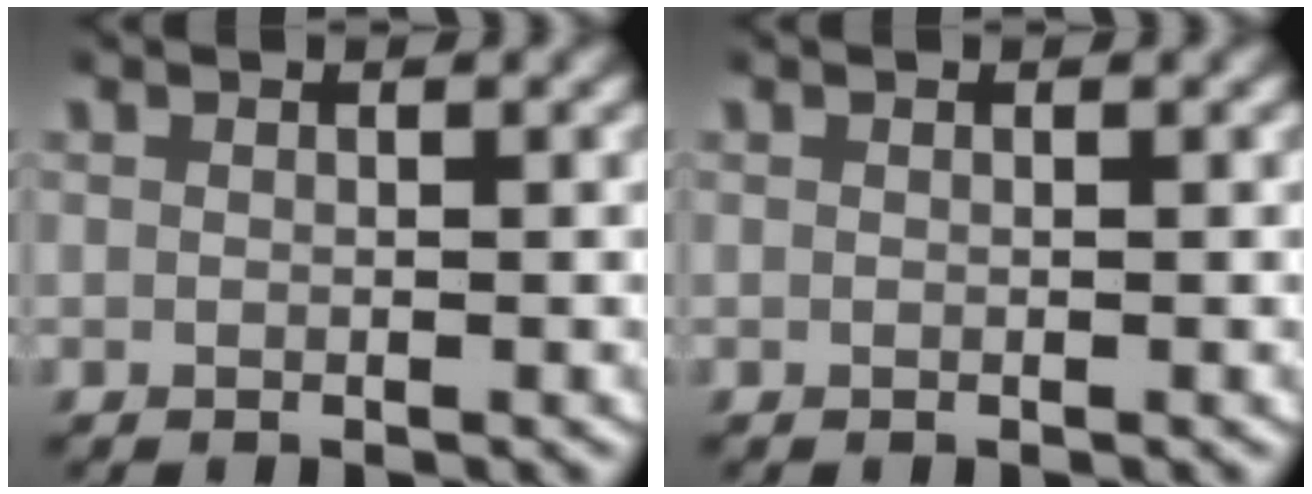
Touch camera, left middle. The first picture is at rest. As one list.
[{"total": 0.0}]